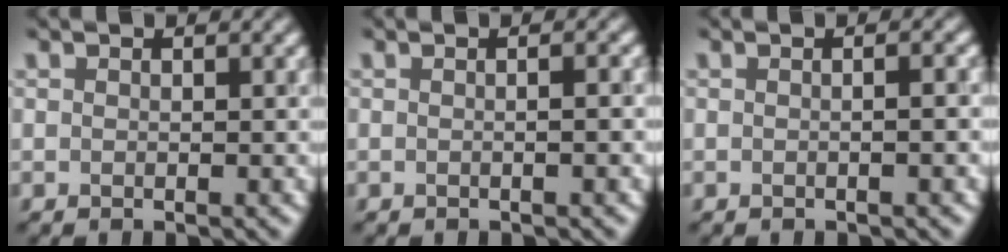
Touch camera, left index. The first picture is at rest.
{"total": 2.3, "force": [0.3, 1.1, 2.0], "torque": [-0.003, 0.003, -0.015]}
{"total": 2.6, "force": [0.3, 1.3, 2.3], "torque": [-0.003, 0.006, -0.019]}